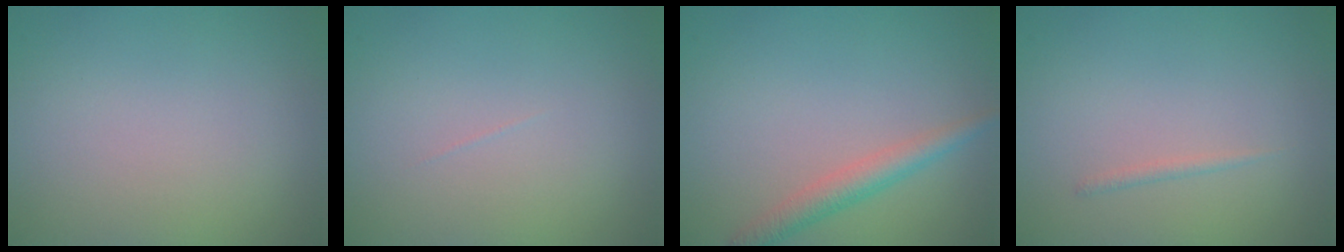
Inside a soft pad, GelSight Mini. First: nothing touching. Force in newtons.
{"total": 0.0}
{"total": 2.4, "press": 2.4, "slide": 0.1}
{"total": 0.6, "press": 0.6, "slide": 0.1}